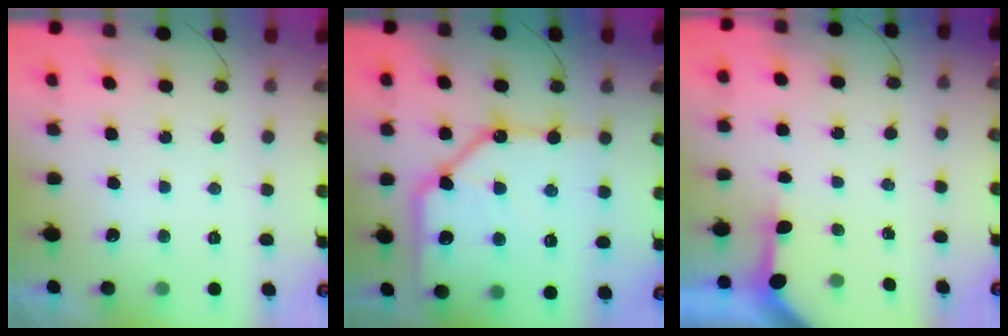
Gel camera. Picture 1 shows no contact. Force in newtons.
{"total": 18.6, "press": 18.4, "slide": 2.2}
{"total": 3.1, "press": 3.1, "slide": 0.2}